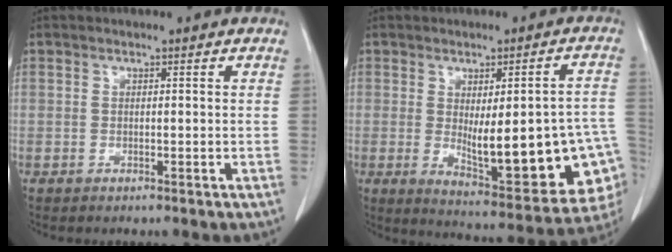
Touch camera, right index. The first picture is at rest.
{"total": 20.3, "force": [-3.4, 5.4, 19.2], "torque": [-0.180, 0.007, -0.020]}